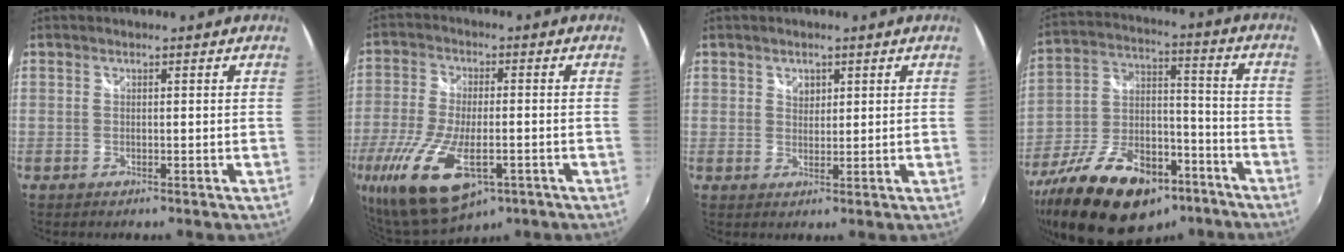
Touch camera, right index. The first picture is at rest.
{"total": 18.7, "force": [-7.9, 8.1, 14.9], "torque": [-0.327, -0.054, -0.131]}
{"total": 2.3, "force": [1.1, 1.9, 0.6], "torque": [-0.004, 0.003, 0.019]}
{"total": 25.4, "force": [-15.9, 12.8, 15.1], "torque": [-0.290, -0.005, -0.246]}